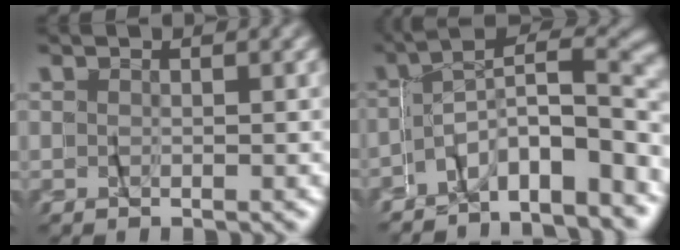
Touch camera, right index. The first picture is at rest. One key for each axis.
{"total": 7.2, "fx": -4.5, "fy": 1.7, "fz": 5.3, "tx": -0.054, "ty": -0.001, "tz": -0.077}